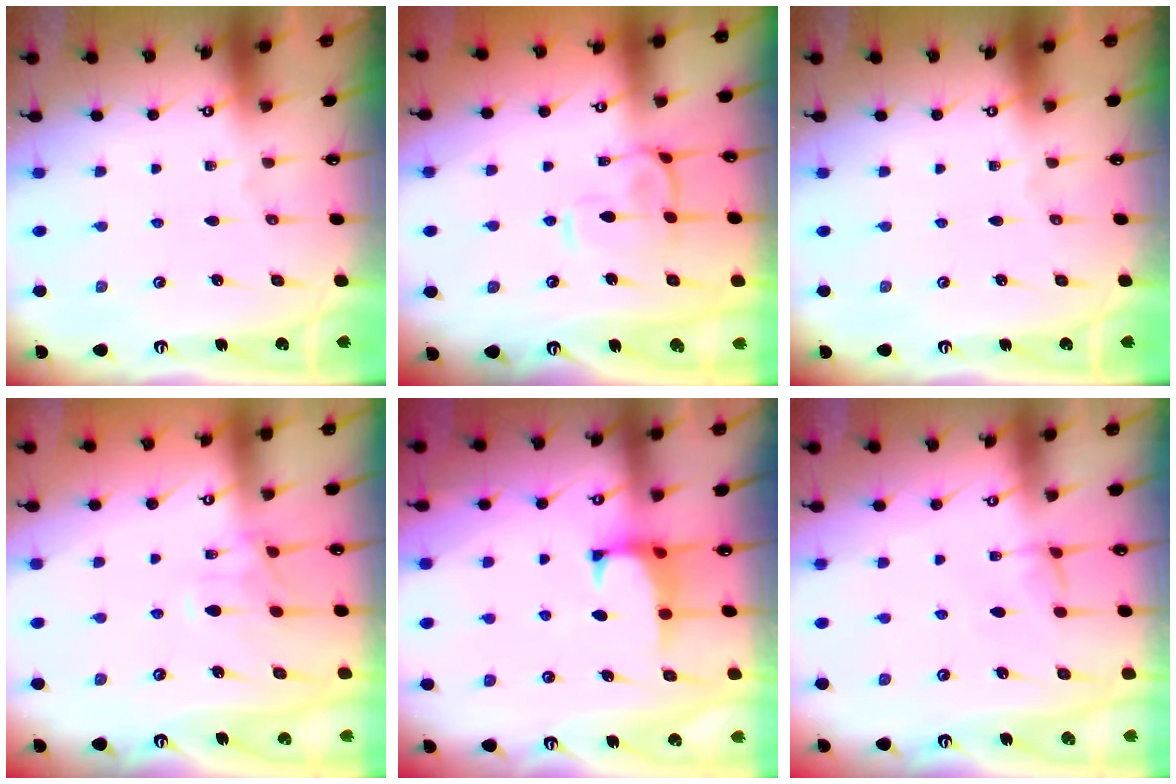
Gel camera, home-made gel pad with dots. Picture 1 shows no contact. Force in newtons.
{"total": 3.7, "press": 3.5, "slide": 1.1}
{"total": 0.0}
{"total": 1.7, "press": 1.1, "slide": 1.2}
{"total": 0.8, "press": 0.6, "slide": 0.5}
{"total": 1.8, "press": 1.7, "slide": 0.5}